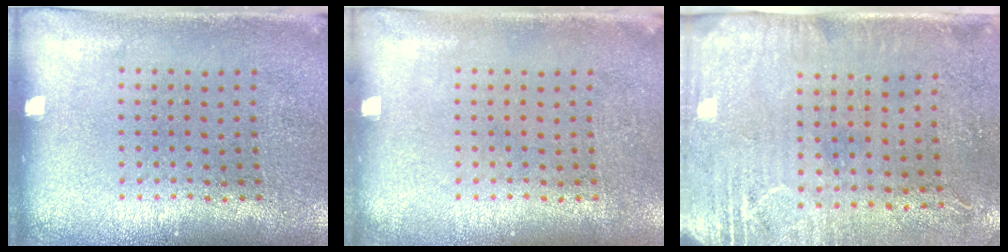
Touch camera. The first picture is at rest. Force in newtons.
{"total": 0.0}
{"total": 2.9, "press": 2.4, "slide": 1.7}